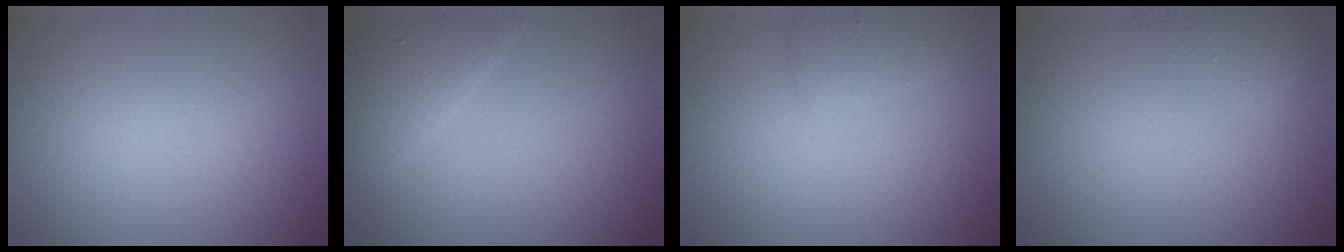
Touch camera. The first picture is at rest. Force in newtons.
{"total": 2.6, "press": 2.6, "slide": 0.2}
{"total": 1.9, "press": 1.9, "slide": 0.1}
{"total": 1.9, "press": 1.9, "slide": 0.1}